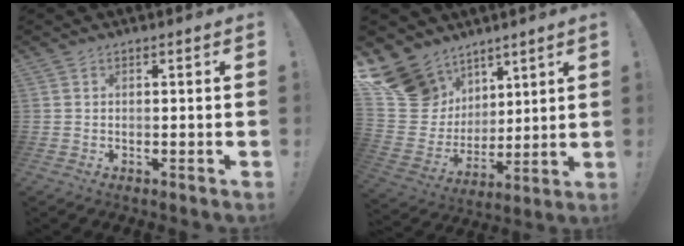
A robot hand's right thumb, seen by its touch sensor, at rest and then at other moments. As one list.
[{"total": 16.5, "force": [9.6, 12.7, 4.4], "torque": [-0.083, -0.064, 0.207]}]